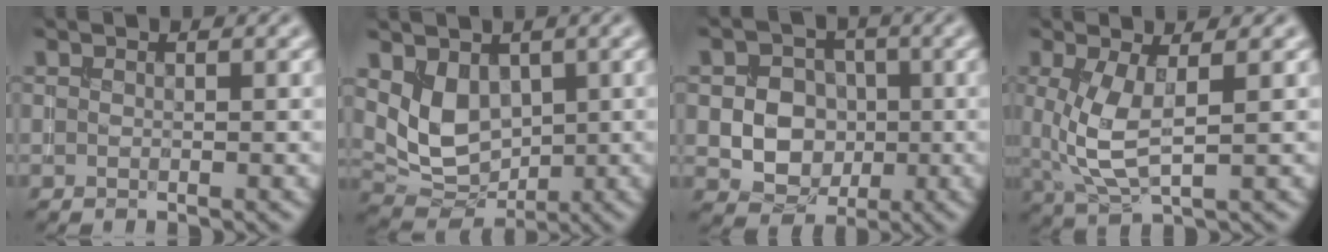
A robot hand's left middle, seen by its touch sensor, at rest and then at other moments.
{"total": 4.9, "force": [1.2, 3.6, 3.1], "torque": [-0.057, -0.016, 0.032]}
{"total": 5.7, "force": [-0.5, 5.0, 2.9], "torque": [-0.028, 0.004, -0.023]}
{"total": 4.8, "force": [0.6, 1.8, 4.4], "torque": [-0.105, -0.008, 0.017]}